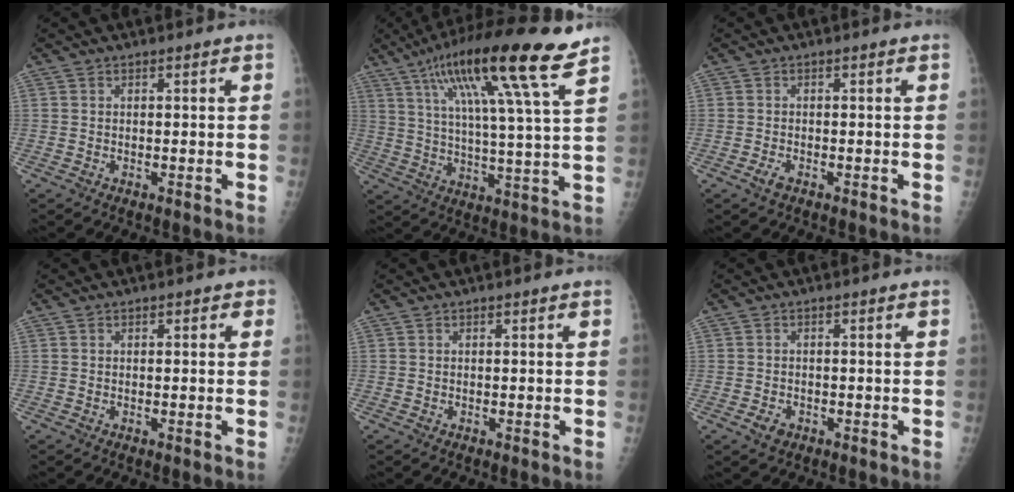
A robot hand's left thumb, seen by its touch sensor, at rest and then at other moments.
{"total": 19.4, "force": [11.3, 1.1, 15.7], "torque": [-0.256, -0.028, 0.181]}
{"total": 1.4, "force": [-1.0, 0.5, 0.8], "torque": [-0.021, 0.000, -0.019]}
{"total": 1.1, "force": [0.4, 0.7, 0.7], "torque": [0.000, 0.002, 0.001]}
{"total": 0.0}
{"total": 2.0, "force": [-1.1, 1.4, 0.9], "torque": [-0.012, 0.002, -0.016]}